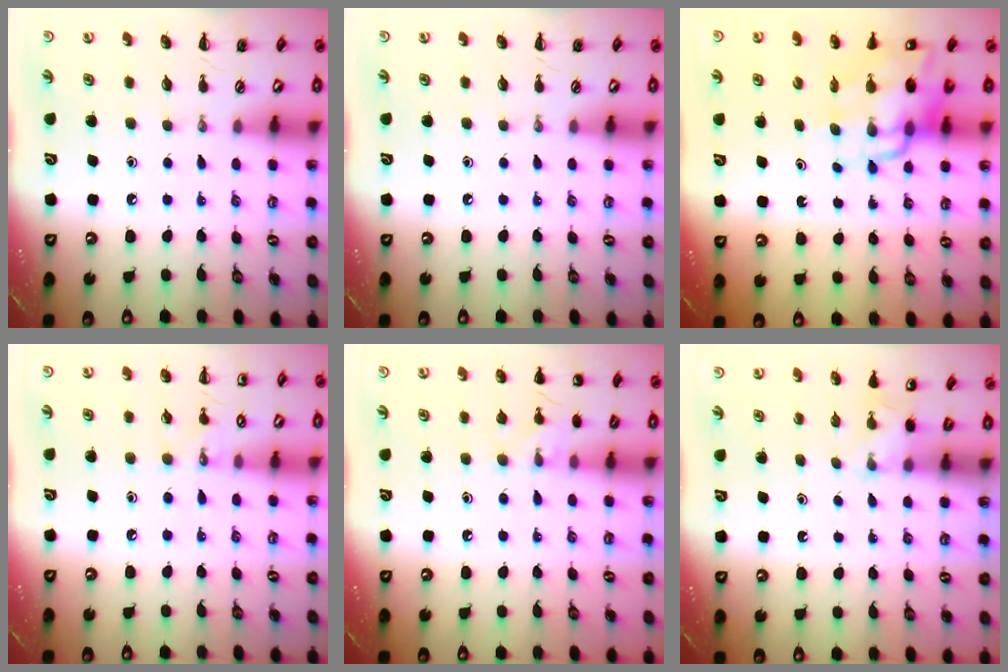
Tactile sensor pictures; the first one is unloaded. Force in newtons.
{"total": 0.0}
{"total": 13.5, "press": 12.9, "slide": 4.0}
{"total": 7.1, "press": 6.8, "slide": 1.9}
{"total": 8.6, "press": 8.3, "slide": 2.0}
{"total": 2.2, "press": 2.2, "slide": 0.6}